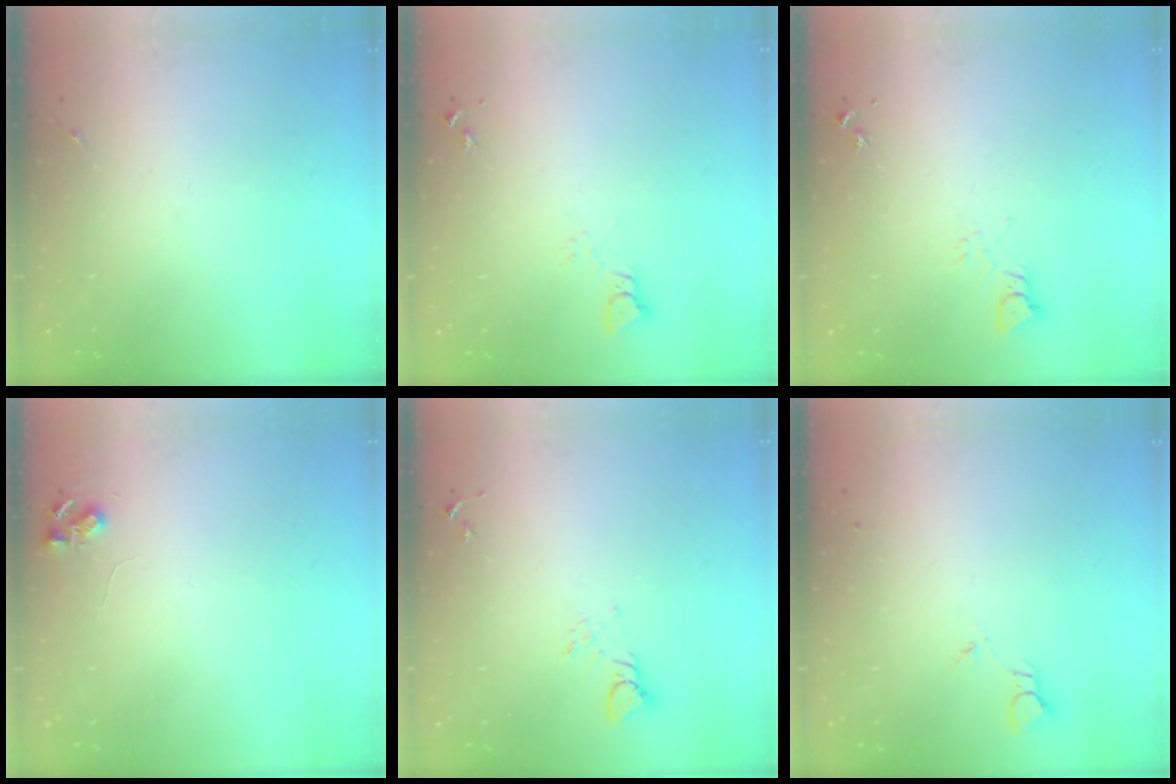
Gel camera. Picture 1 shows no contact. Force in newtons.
{"total": 2.5, "press": 2.5, "slide": 0.1}
{"total": 3.0, "press": 3.0, "slide": 0.2}
{"total": 5.8, "press": 5.8, "slide": 0.8}
{"total": 4.0, "press": 4.0, "slide": 0.1}
{"total": 1.9, "press": 1.9, "slide": 0.1}